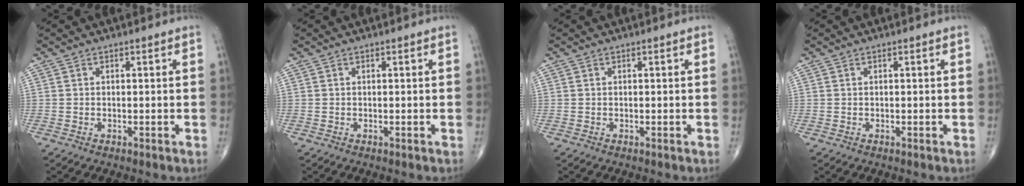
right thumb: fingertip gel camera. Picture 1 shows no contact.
{"total": 0.0}
{"total": 0.0}
{"total": 0.0}